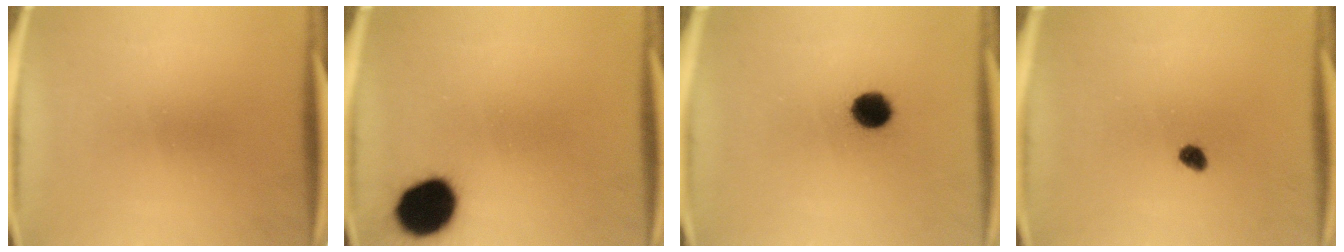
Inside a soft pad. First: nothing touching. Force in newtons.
{"total": 13.6}
{"total": 7.2}
{"total": 2.0}